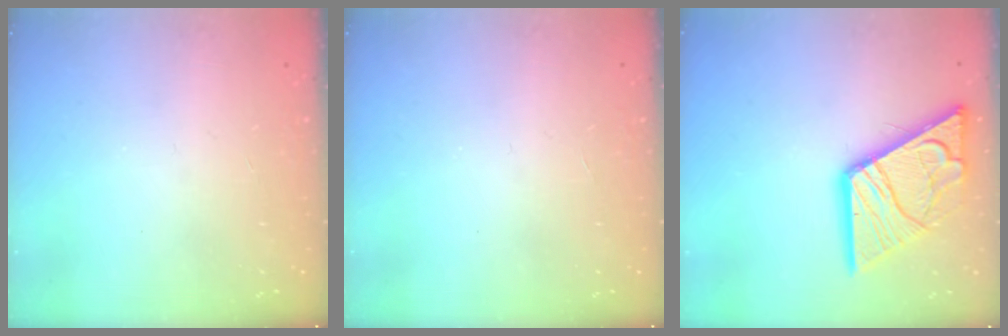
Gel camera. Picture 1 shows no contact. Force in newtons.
{"total": 0.0}
{"total": 19.4, "press": 19.3, "slide": 2.1}